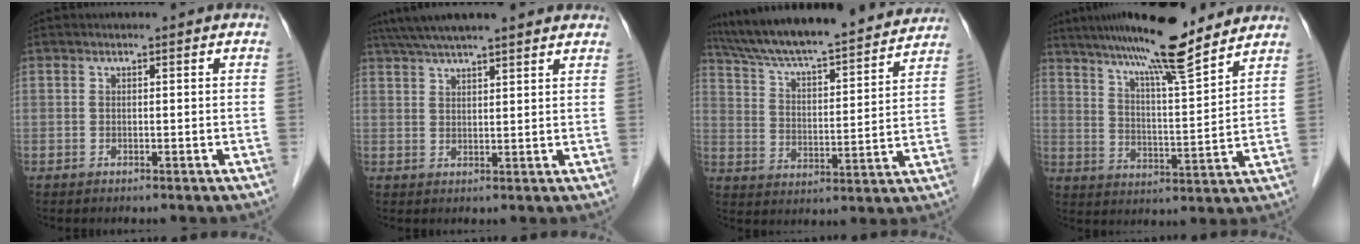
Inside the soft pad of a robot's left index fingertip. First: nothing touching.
{"total": 14.6, "force": [12.5, 1.8, 7.4], "torque": [-0.124, 0.051, 0.179]}
{"total": 23.7, "force": [21.7, 2.6, 9.4], "torque": [-0.160, -0.001, 0.312]}
{"total": 15.5, "force": [12.7, 0.8, 8.9], "torque": [-0.143, 0.011, 0.198]}